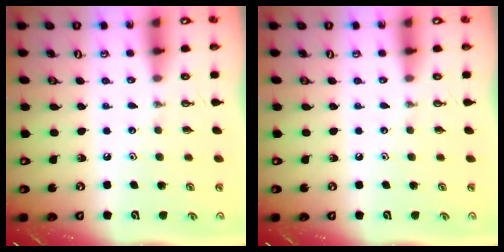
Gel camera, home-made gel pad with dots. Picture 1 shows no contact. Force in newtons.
{"total": 0.0}